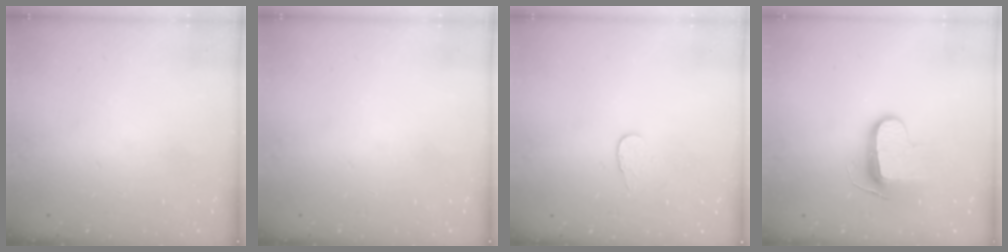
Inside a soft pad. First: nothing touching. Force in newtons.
{"total": 0.0}
{"total": 3.7, "press": 3.7, "slide": 0.3}
{"total": 9.2, "press": 9.2, "slide": 0.9}